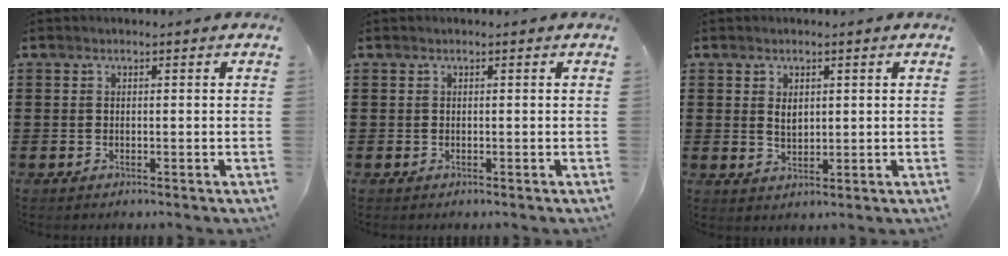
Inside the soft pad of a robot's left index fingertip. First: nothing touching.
{"total": 0.0}
{"total": 2.2, "force": [0.9, 1.4, 1.4], "torque": [-0.024, 0.000, 0.015]}